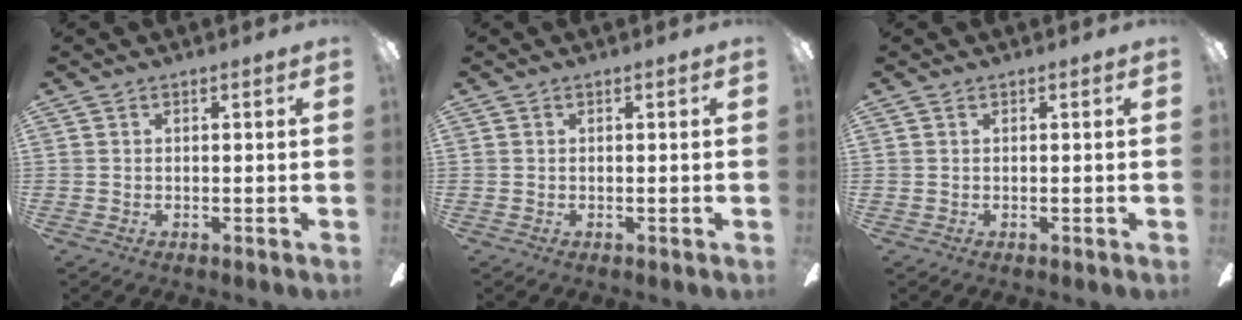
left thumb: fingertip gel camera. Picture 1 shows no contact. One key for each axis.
{"total": 0.0}
{"total": 0.0}